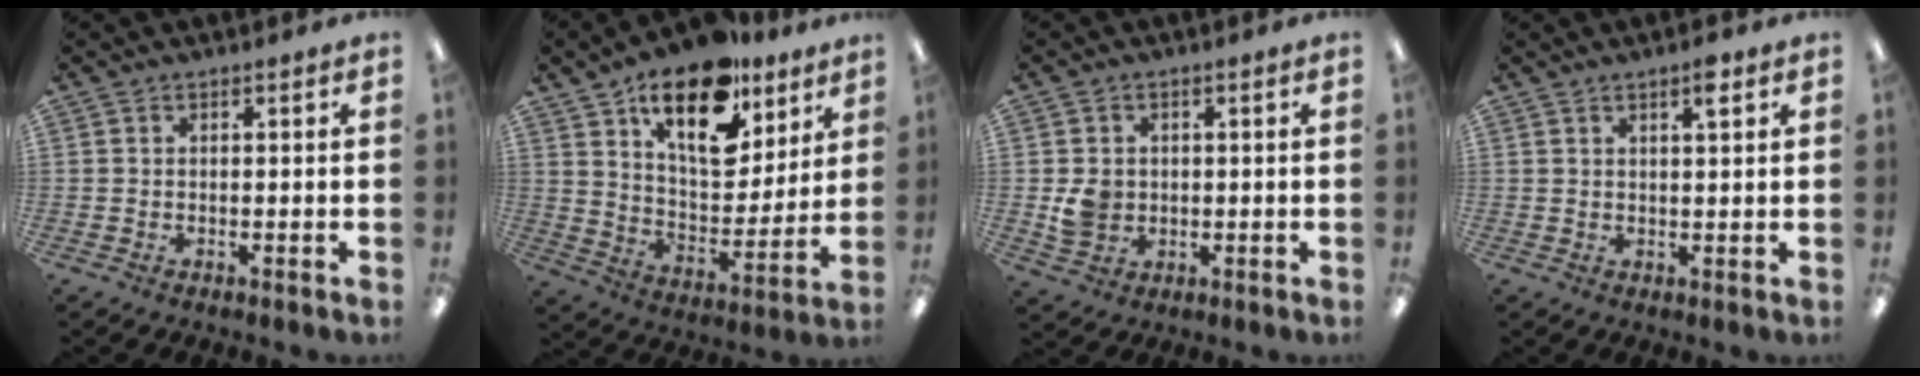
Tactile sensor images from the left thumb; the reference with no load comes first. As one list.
[{"total": 20.8, "force": [13.6, 10.0, 12.2], "torque": [-0.187, -0.076, 0.234]}, {"total": 4.7, "force": [0.2, 4.3, 2.1], "torque": [-0.025, 0.004, 0.004]}, {"total": 3.3, "force": [2.2, 0.6, 2.3], "torque": [-0.036, -0.004, 0.035]}]